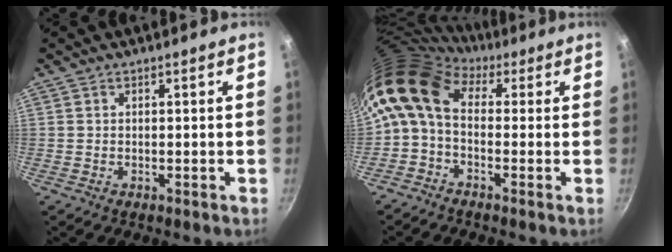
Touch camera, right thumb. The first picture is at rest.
{"total": 11.5, "force": [1.1, 7.7, 8.5], "torque": [-0.165, 0.029, -0.004]}